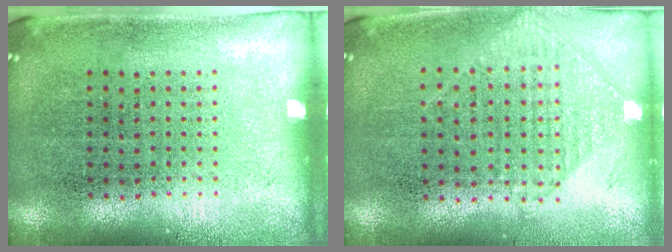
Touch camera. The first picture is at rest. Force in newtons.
{"total": 0.9, "press": 0.9, "slide": 0.3}